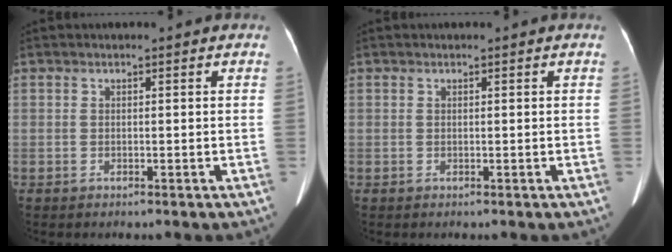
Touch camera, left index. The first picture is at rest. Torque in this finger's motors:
{"motor_torque": [0.08, 0.07, 0.04, 0.02]}